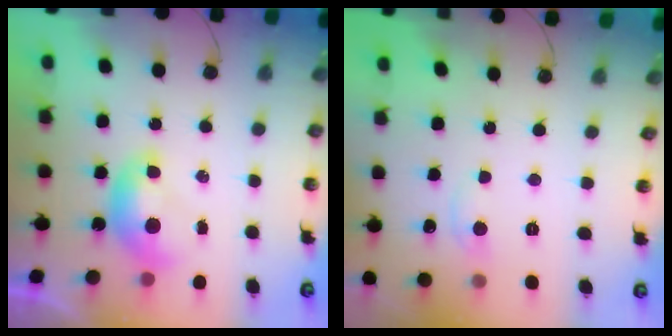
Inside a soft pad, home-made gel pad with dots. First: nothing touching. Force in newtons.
{"total": 1.1, "press": 1.0, "slide": 0.5}